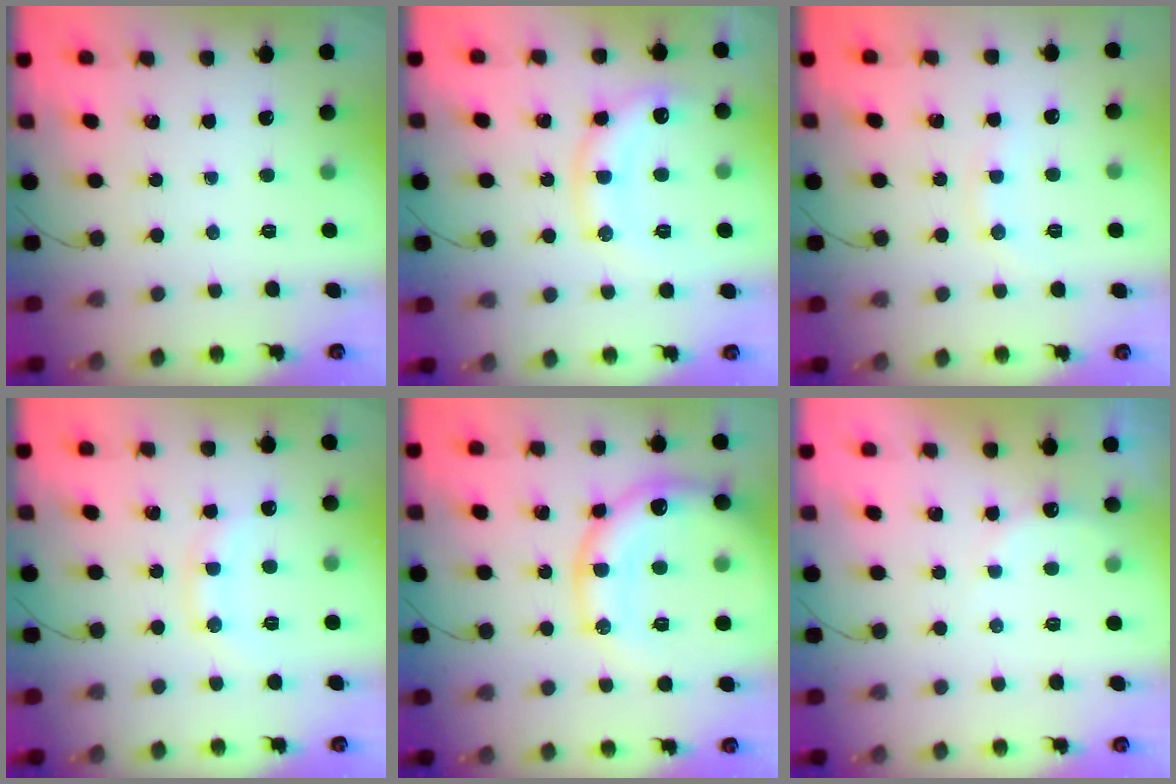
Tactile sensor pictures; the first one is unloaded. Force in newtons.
{"total": 13.0, "press": 12.9, "slide": 0.7}
{"total": 5.5, "press": 5.4, "slide": 1.3}
{"total": 8.1, "press": 8.0, "slide": 1.0}
{"total": 18.8, "press": 18.6, "slide": 2.9}
{"total": 5.8, "press": 5.7, "slide": 1.0}